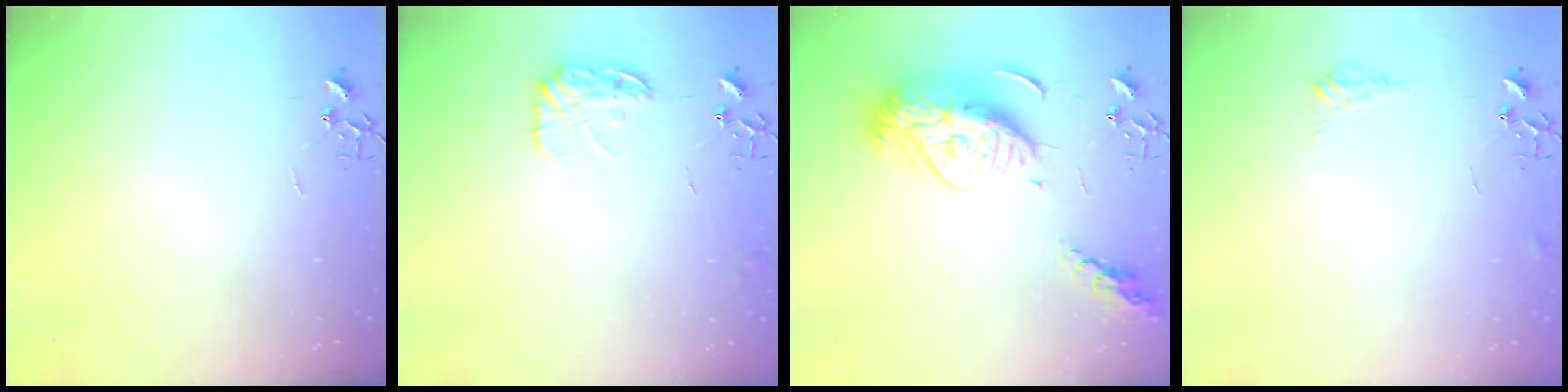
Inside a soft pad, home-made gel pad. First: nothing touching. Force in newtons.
{"total": 13.2, "press": 13.2, "slide": 0.6}
{"total": 18.4, "press": 18.3, "slide": 1.7}
{"total": 7.3, "press": 7.3, "slide": 1.0}